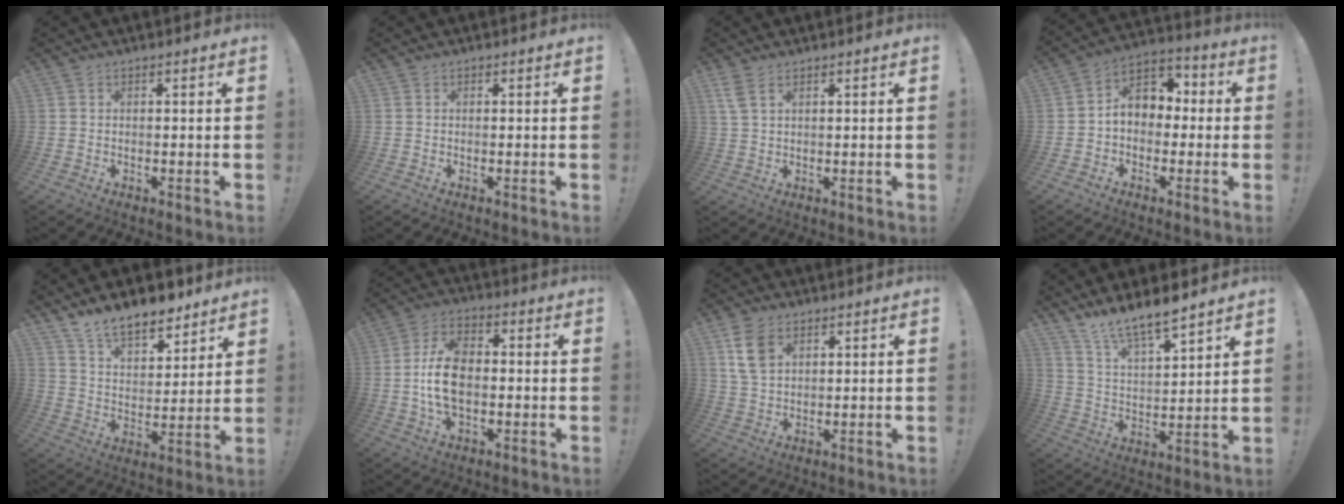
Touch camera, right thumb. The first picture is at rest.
{"total": 0.0}
{"total": 4.2, "force": [2.2, 1.9, 3.0], "torque": [-0.055, -0.003, 0.042]}
{"total": 8.9, "force": [0.5, 7.2, 5.2], "torque": [-0.075, 0.011, 0.016]}
{"total": 12.2, "force": [10.3, 4.9, 4.4], "torque": [-0.088, -0.071, 0.194]}
{"total": 12.9, "force": [-1.2, 8.3, 9.8], "torque": [-0.187, 0.007, -0.022]}
{"total": 8.1, "force": [3.8, 5.1, 5.1], "torque": [-0.098, -0.003, 0.075]}
{"total": 10.2, "force": [9.4, 1.2, 3.9], "torque": [-0.080, -0.077, 0.169]}